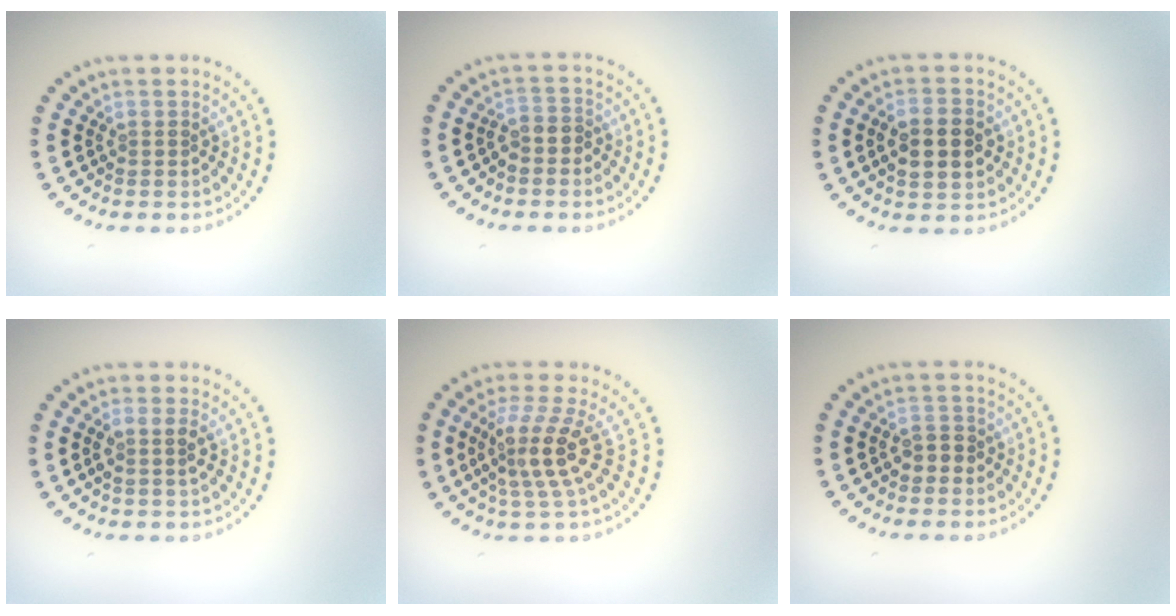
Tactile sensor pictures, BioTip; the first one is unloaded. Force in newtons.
{"total": 1.8, "press": 1.6, "slide": 0.9}
{"total": 4.2, "press": 4.2, "slide": 0.1}
{"total": 2.0, "press": 1.8, "slide": 0.9}
{"total": 4.1, "press": 3.1, "slide": 2.6}
{"total": 1.9, "press": 1.8, "slide": 0.5}